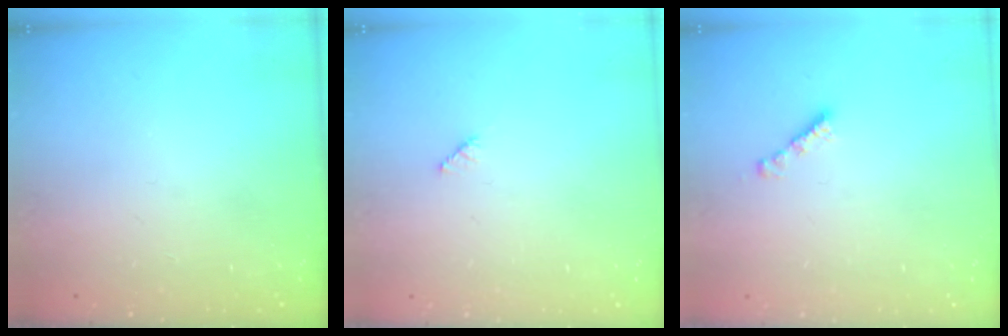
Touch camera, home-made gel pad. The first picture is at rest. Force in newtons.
{"total": 1.9, "press": 1.9, "slide": 0.3}
{"total": 2.3, "press": 2.3, "slide": 0.2}